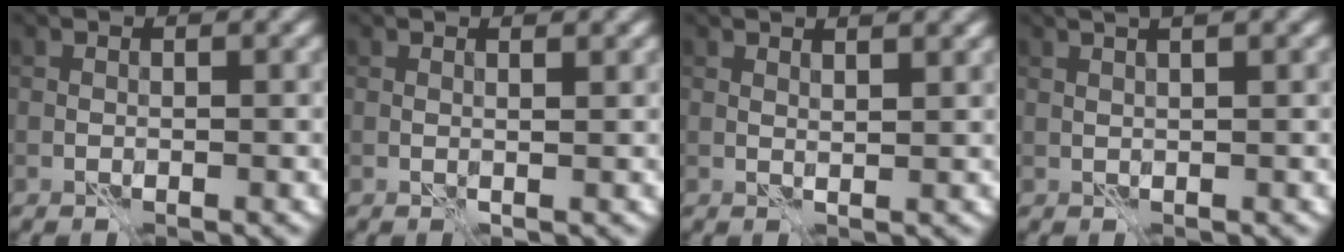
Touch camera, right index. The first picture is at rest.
{"total": 0.9, "force": [0.6, -0.1, 0.7], "torque": [-0.014, -0.001, 0.008]}
{"total": 1.9, "force": [1.5, 0.2, 1.2], "torque": [-0.019, 0.002, 0.020]}
{"total": 3.9, "force": [2.2, 1.2, 3.0], "torque": [-0.031, 0.020, 0.017]}